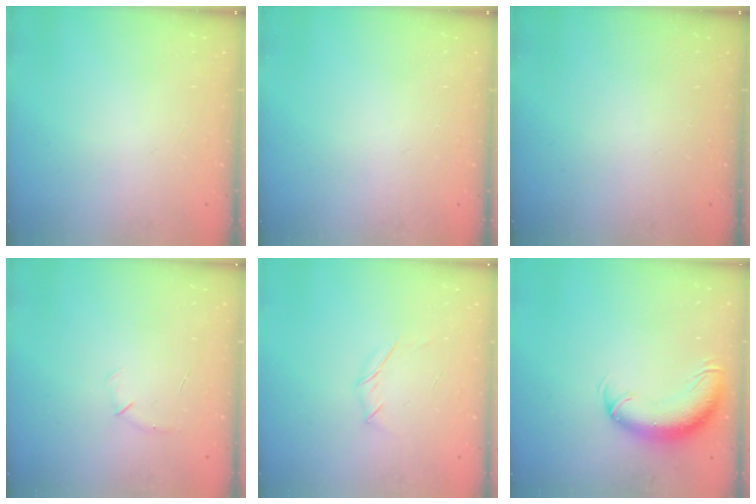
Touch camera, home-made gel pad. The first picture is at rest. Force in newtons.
{"total": 0.0}
{"total": 0.0}
{"total": 4.1, "press": 4.0, "slide": 1.0}
{"total": 3.8, "press": 3.7, "slide": 0.9}
{"total": 11.9, "press": 11.6, "slide": 2.7}